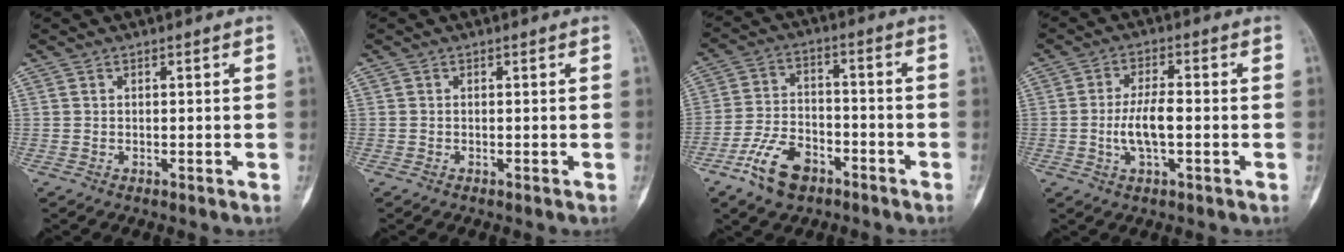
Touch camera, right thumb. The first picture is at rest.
{"total": 0.0}
{"total": 10.3, "force": [-6.2, 5.8, 5.9], "torque": [-0.104, 0.034, -0.114]}
{"total": 6.3, "force": [-1.0, 2.2, 5.9], "torque": [-0.122, 0.009, -0.021]}